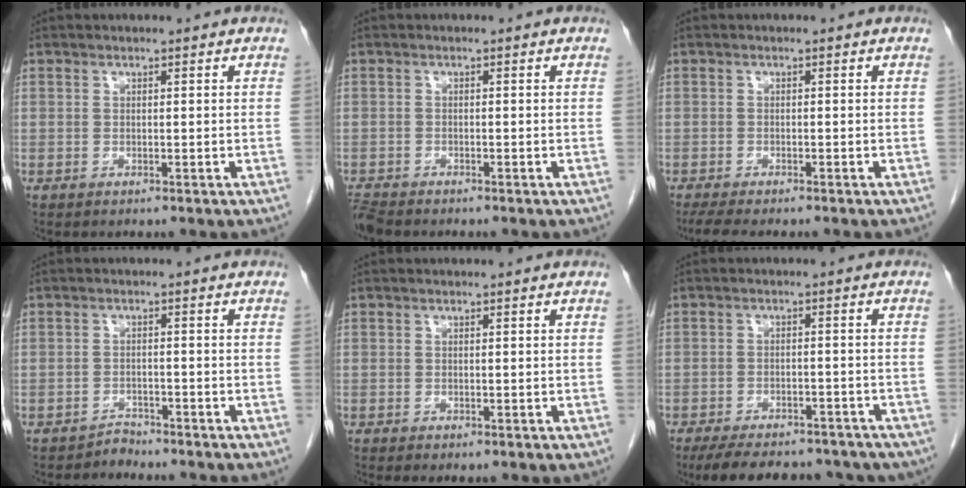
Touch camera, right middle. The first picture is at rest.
{"total": 2.4, "force": [-2.3, 0.3, 0.4], "torque": [-0.012, -0.012, -0.044]}
{"total": 4.9, "force": [-4.1, 0.5, 2.7], "torque": [-0.045, -0.015, -0.061]}
{"total": 1.7, "force": [-1.6, 0.3, -0.6], "torque": [0.014, -0.003, -0.027]}
{"total": 1.3, "force": [-0.5, 0.6, 1.0], "torque": [-0.017, -0.003, -0.003]}
{"total": 18.9, "force": [-15.1, 7.6, 8.3], "torque": [-0.153, -0.010, -0.186]}